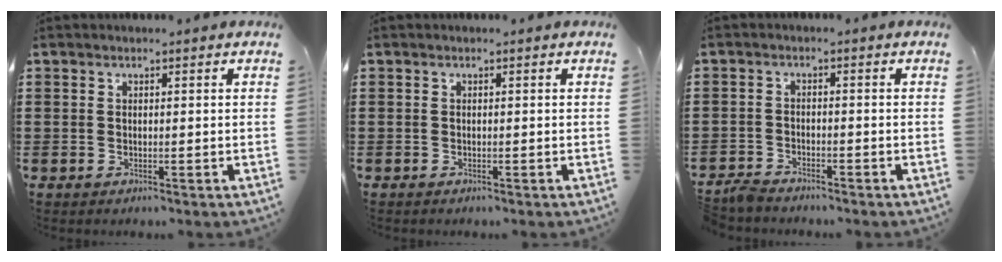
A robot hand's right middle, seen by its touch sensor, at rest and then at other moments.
{"total": 0.0}
{"total": 2.4, "force": [-2.4, 0.5, 0.2], "torque": [-0.016, 0.001, -0.052]}